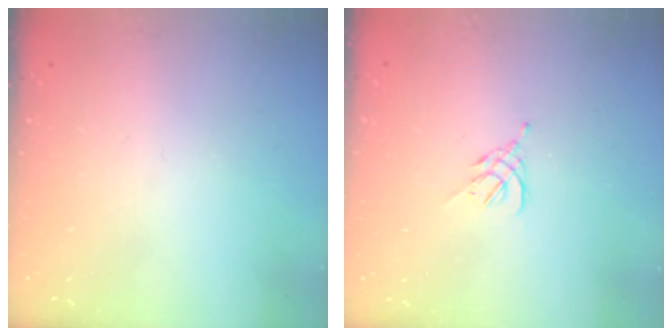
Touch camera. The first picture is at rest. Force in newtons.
{"total": 2.6, "press": 2.5, "slide": 0.7}